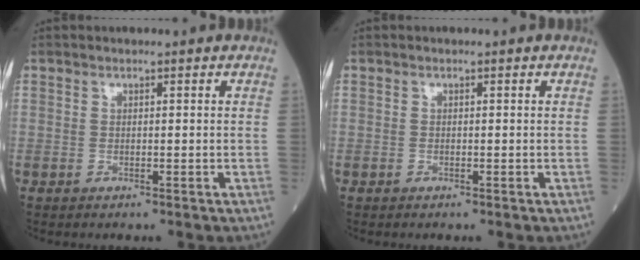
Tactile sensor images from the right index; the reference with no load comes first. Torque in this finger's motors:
{"motor_torque": [0.08, 0.01, 0.05, -0.01]}